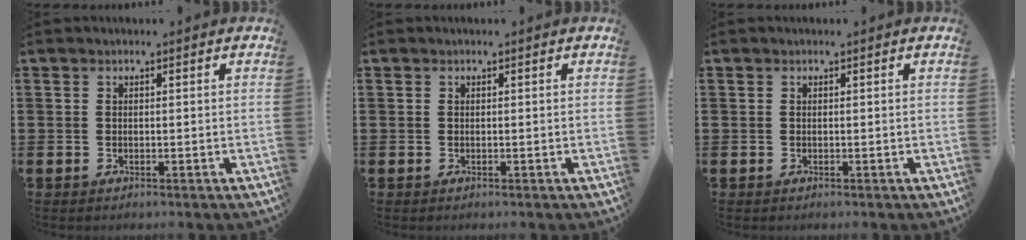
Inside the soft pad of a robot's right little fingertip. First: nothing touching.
{"total": 0.0}
{"total": 0.0}